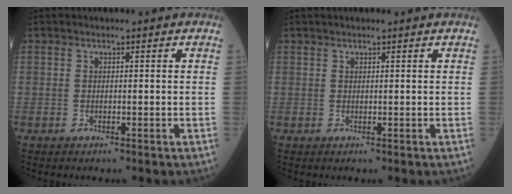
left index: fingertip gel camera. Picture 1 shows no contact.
{"total": 1.5, "force": [1.4, -0.1, 0.6], "torque": [-0.007, 0.017, 0.023]}